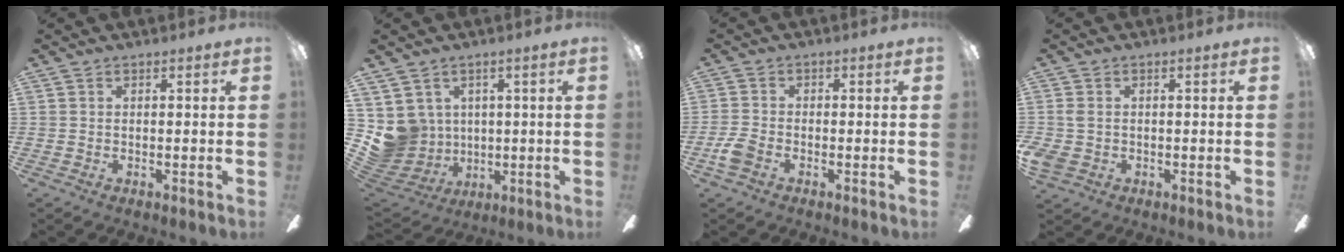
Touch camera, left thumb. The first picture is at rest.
{"total": 8.7, "force": [1.1, 8.5, 1.3], "torque": [-0.078, -0.016, 0.029]}
{"total": 4.1, "force": [-2.0, 2.5, 2.6], "torque": [-0.059, 0.006, -0.040]}
{"total": 3.0, "force": [-0.8, 2.2, 1.9], "torque": [-0.049, 0.003, -0.019]}